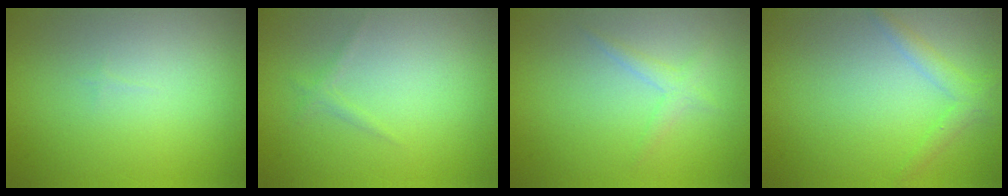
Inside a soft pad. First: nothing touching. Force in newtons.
{"total": 0.8, "press": 0.8, "slide": 0.1}
{"total": 1.3, "press": 1.3, "slide": 0.2}
{"total": 1.8, "press": 1.8, "slide": 0.1}